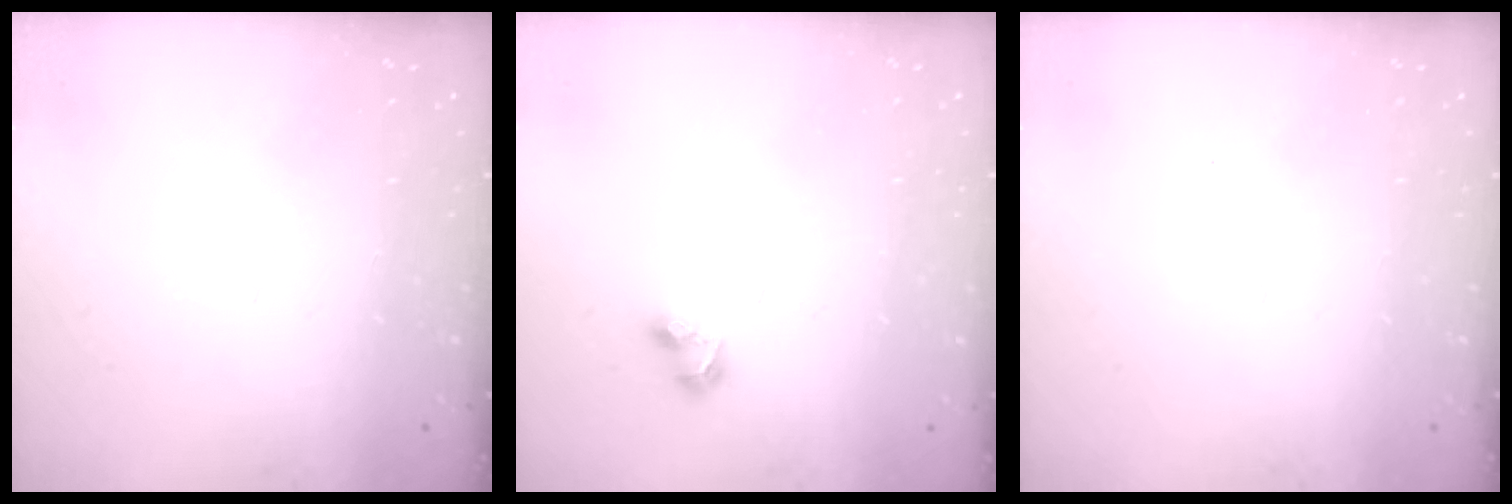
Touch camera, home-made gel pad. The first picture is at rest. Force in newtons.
{"total": 3.6, "press": 3.5, "slide": 0.7}
{"total": 0.0}